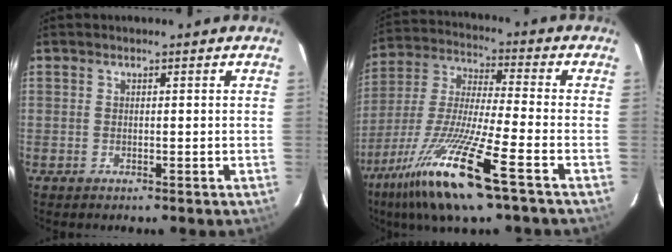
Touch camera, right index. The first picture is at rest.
{"total": 18.9, "force": [-11.0, 1.4, 15.4], "torque": [-0.323, -0.038, -0.210]}